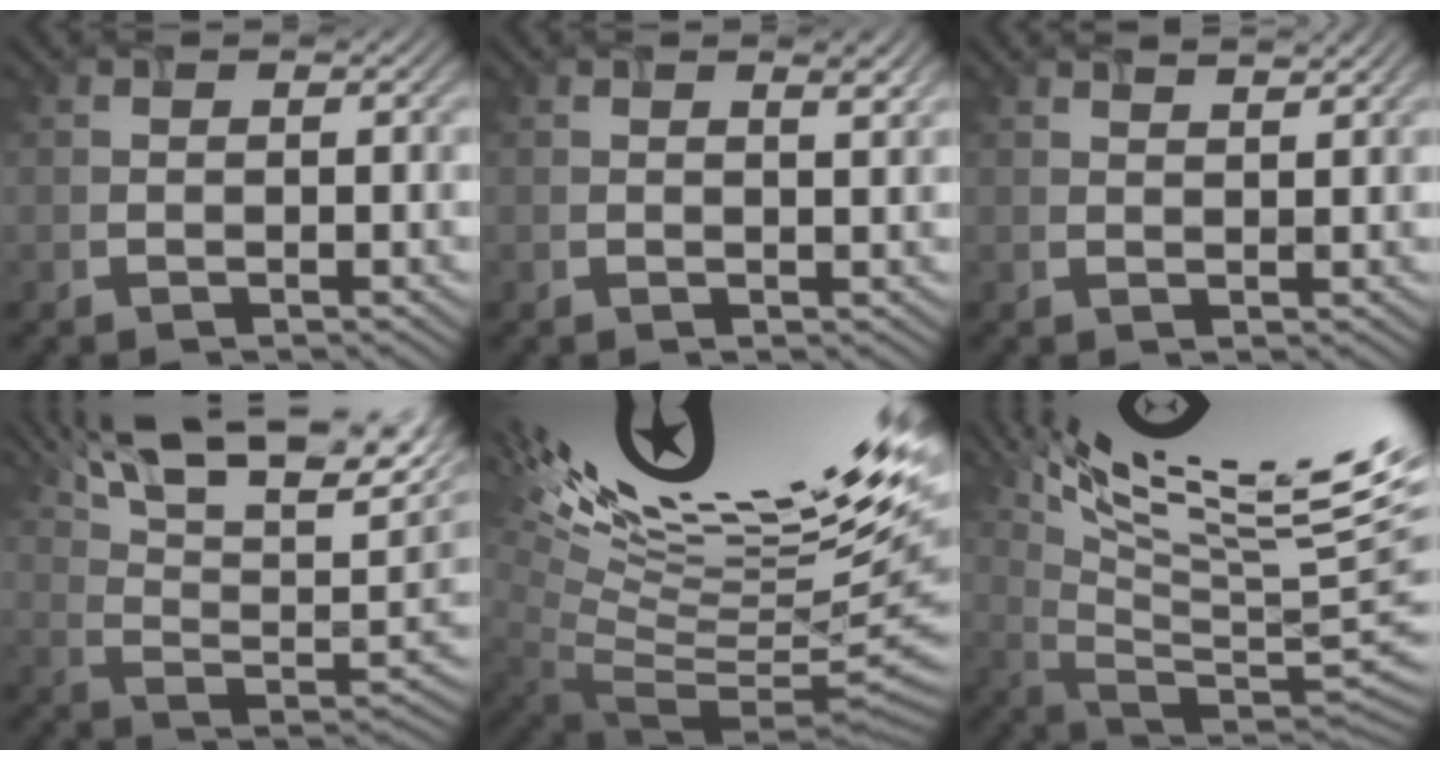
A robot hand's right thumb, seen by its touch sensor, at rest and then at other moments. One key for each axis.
{"total": 1.8, "fx": 1.2, "fy": 0.3, "fz": 1.3, "tx": -0.022, "ty": -0.001, "tz": 0.020}
{"total": 2.2, "fx": 1.9, "fy": 0.1, "fz": 1.0, "tx": -0.011, "ty": 0.003, "tz": 0.031}
{"total": 19.0, "fx": 11.6, "fy": 6.9, "fz": 13.3, "tx": -0.246, "ty": 0.036, "tz": 0.176}
{"total": 17.2, "fx": 8.1, "fy": 4.6, "fz": 14.5, "tx": -0.180, "ty": 0.025, "tz": 0.150}
{"total": 17.9, "fx": 11.4, "fy": 3.2, "fz": 13.4, "tx": -0.219, "ty": 0.004, "tz": 0.185}